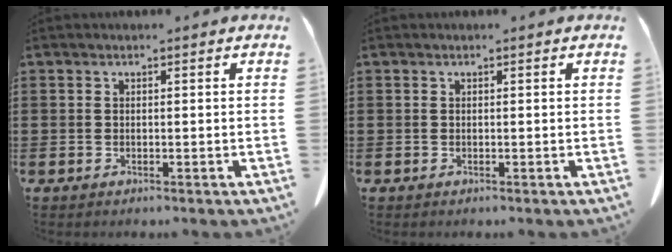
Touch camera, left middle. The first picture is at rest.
{"total": 0.0}